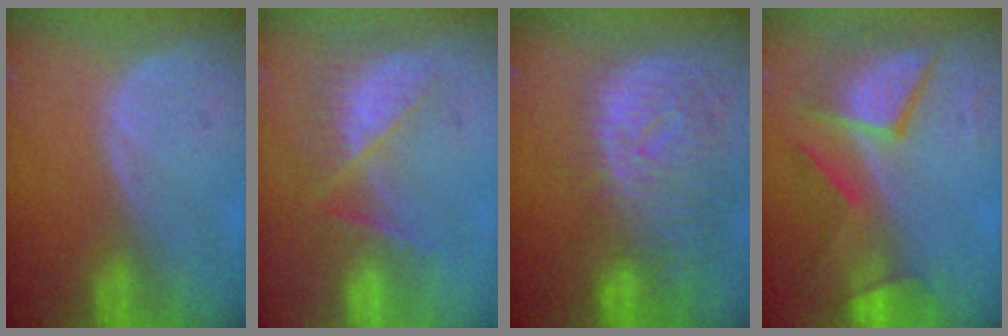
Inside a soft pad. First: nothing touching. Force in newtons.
{"total": 8.3, "press": 7.1, "slide": 4.3}
{"total": 11.9, "press": 10.2, "slide": 6.1}
{"total": 8.6, "press": 8.5, "slide": 0.4}